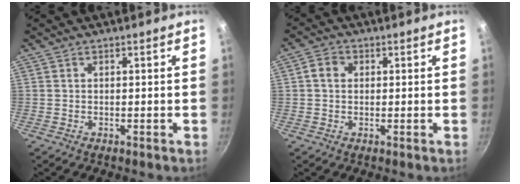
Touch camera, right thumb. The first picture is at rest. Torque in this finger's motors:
{"motor_torque": [-0.58, 0.71, 0.51, -0.30, 0.02]}